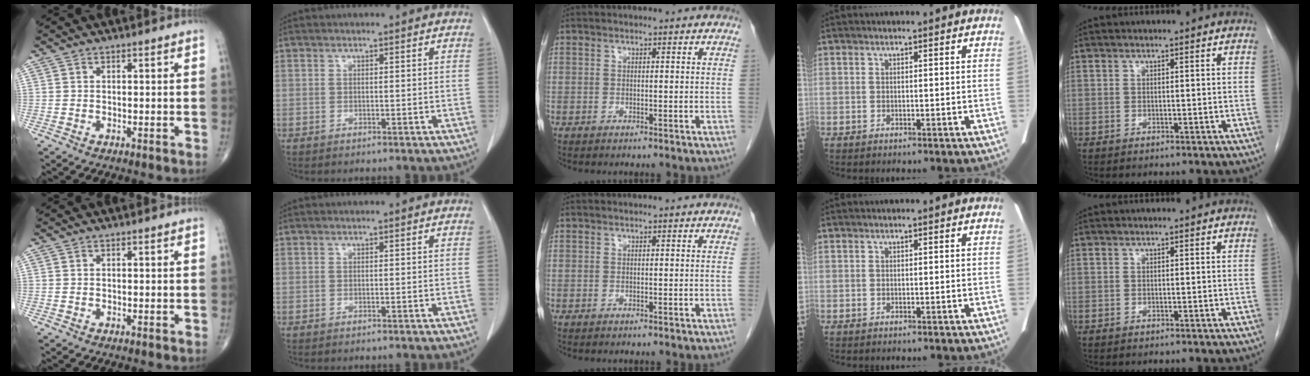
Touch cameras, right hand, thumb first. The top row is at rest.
{}